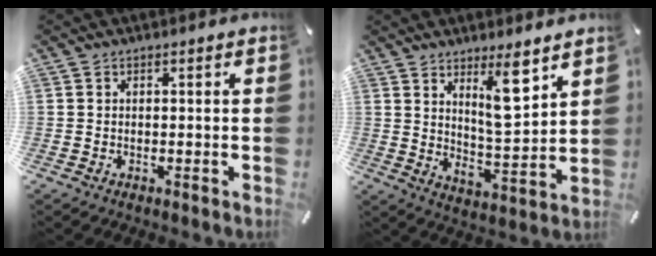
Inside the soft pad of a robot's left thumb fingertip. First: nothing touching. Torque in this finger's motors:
{"motor_torque": [1.43, 1.32, 1.07, -0.77, 0.32]}